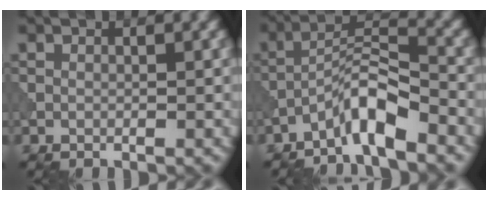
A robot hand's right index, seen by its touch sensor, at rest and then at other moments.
{"total": 4.7, "force": [-3.4, 0.8, 3.2], "torque": [-0.056, 0.016, -0.073]}